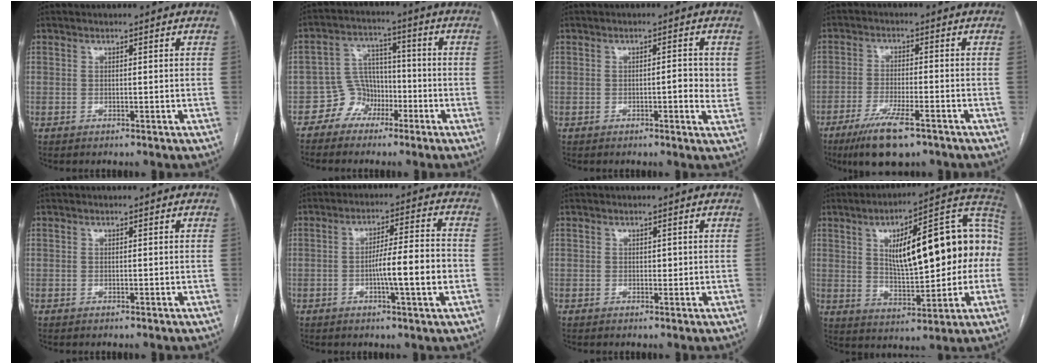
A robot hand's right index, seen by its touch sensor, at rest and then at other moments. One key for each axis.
{"total": 6.1, "fx": -3.4, "fy": 5.1, "fz": 0.9, "tx": -0.014, "ty": 0.023, "tz": -0.056}
{"total": 3.7, "fx": -0.1, "fy": 0.8, "fz": 3.6, "tx": -0.049, "ty": 0.001, "tz": -0.004}
{"total": 9.4, "fx": -6.3, "fy": 1.8, "fz": 6.8, "tx": -0.124, "ty": -0.020, "tz": -0.102}
{"total": 0.0}
{"total": 9.4, "fx": -2.1, "fy": 0.1, "fz": 9.2, "tx": -0.146, "ty": 0.006, "tz": -0.036}
{"total": 0.7, "fx": 0.1, "fy": 0.5, "fz": 0.5, "tx": -0.006, "ty": 0.000, "tz": 0.002}
{"total": 22.1, "fx": 2.6, "fy": 6.4, "fz": 21.0, "tx": -0.312, "ty": 0.042, "tz": 0.042}